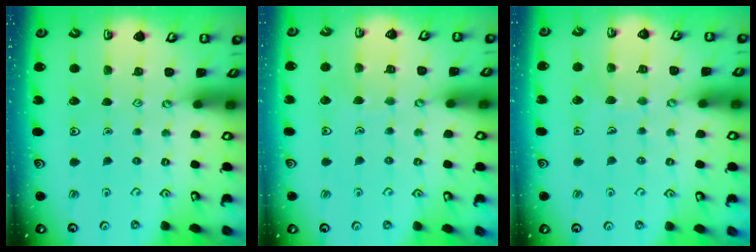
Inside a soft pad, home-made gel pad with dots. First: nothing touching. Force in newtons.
{"total": 3.1, "press": 3.1, "slide": 0.3}
{"total": 3.7, "press": 3.7, "slide": 0.3}